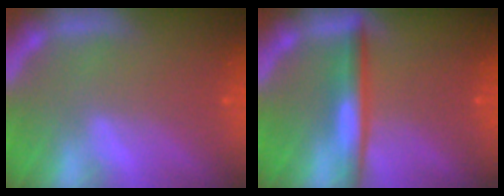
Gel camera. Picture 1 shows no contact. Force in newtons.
{"total": 4.0}